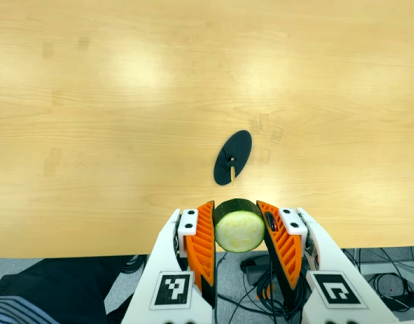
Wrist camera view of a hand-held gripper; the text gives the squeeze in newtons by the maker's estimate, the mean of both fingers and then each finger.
{"total": 10.9, "left": 9.7, "right": 12.2}